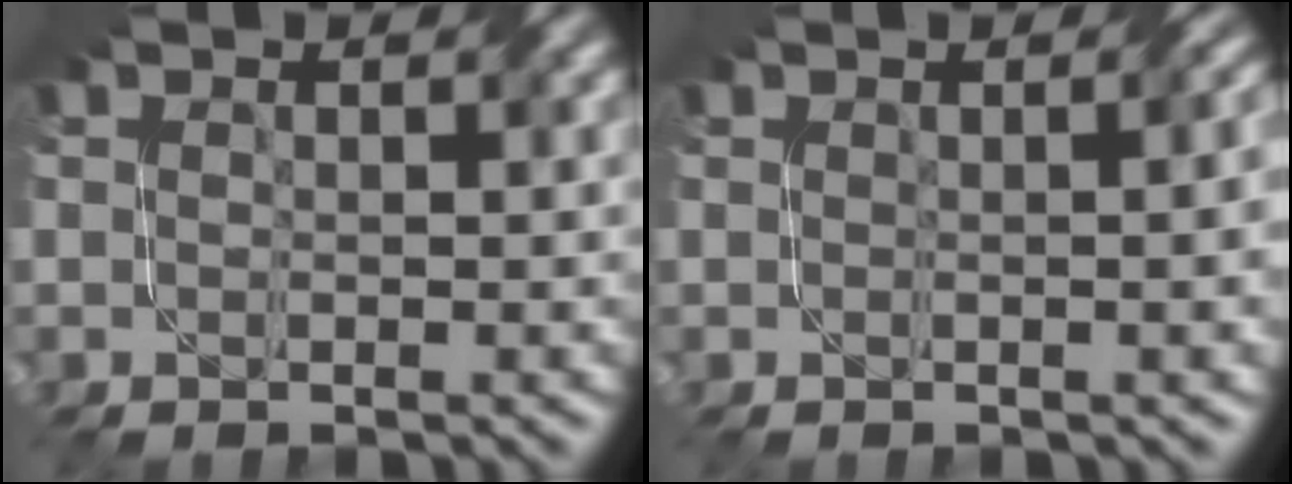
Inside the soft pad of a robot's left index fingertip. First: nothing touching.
{"total": 4.1, "force": [0.4, 1.7, 3.7], "torque": [-0.021, 0.013, 0.006]}